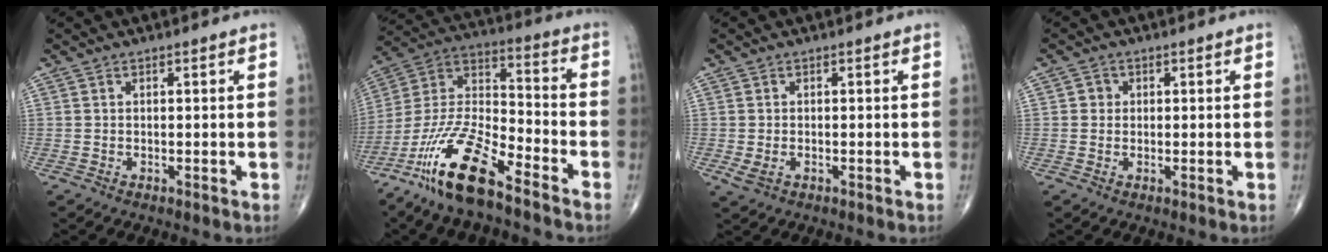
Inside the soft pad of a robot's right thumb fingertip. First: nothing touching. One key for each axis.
{"total": 17.3, "fx": -11.8, "fy": 4.6, "fz": 11.8, "tx": -0.232, "ty": 0.065, "tz": -0.225}
{"total": 2.1, "fx": -0.6, "fy": 1.3, "fz": 1.6, "tx": -0.036, "ty": -0.001, "tz": -0.008}
{"total": 1.8, "fx": 0.2, "fy": 1.7, "fz": 0.5, "tx": 0.002, "ty": 0.003, "tz": 0.000}